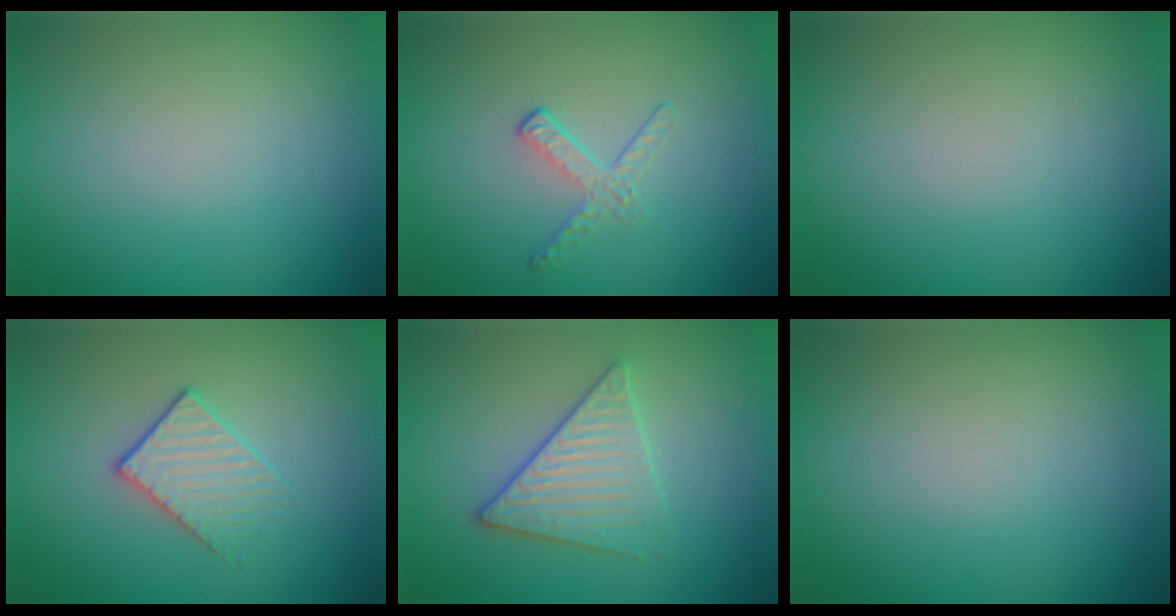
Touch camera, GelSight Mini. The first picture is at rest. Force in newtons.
{"total": 1.7, "press": 0.7, "slide": 1.5}
{"total": 0.0}
{"total": 1.8, "press": 1.4, "slide": 1.1}
{"total": 3.4, "press": 3.1, "slide": 1.3}
{"total": 0.0}